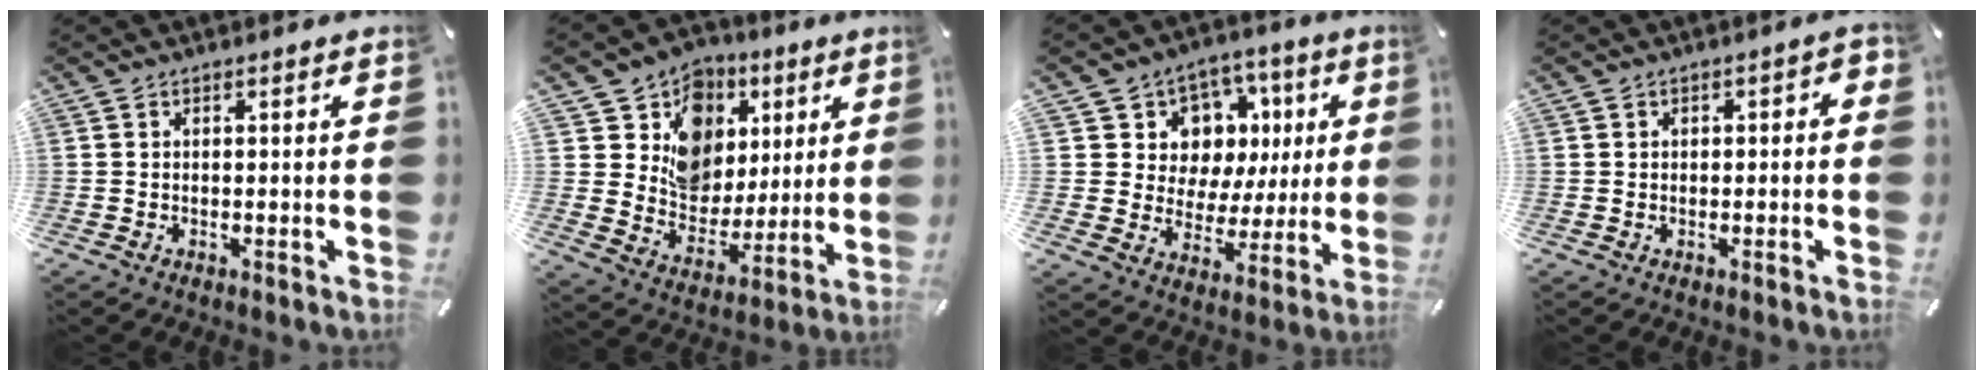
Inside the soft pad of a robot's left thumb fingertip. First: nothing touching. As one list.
[{"total": 13.6, "force": [4.4, 12.4, 3.6], "torque": [-0.052, -0.034, 0.087]}, {"total": 10.3, "force": [2.6, 9.8, 1.9], "torque": [-0.023, -0.033, 0.054]}, {"total": 1.5, "force": [-0.5, 1.1, 0.8], "torque": [-0.013, 0.007, -0.011]}]